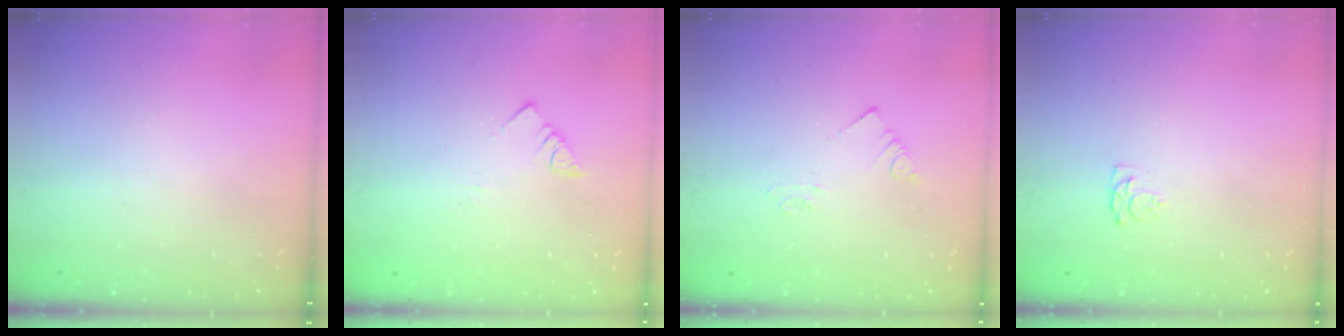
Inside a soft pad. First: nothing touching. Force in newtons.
{"total": 3.3, "press": 3.3, "slide": 0.3}
{"total": 2.0, "press": 2.0, "slide": 0.4}
{"total": 5.2, "press": 5.1, "slide": 0.7}